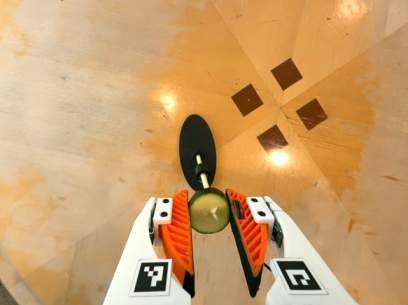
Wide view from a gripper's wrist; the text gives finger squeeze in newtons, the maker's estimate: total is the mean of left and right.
{"total": 8.0, "left": 8.1, "right": 8.0}